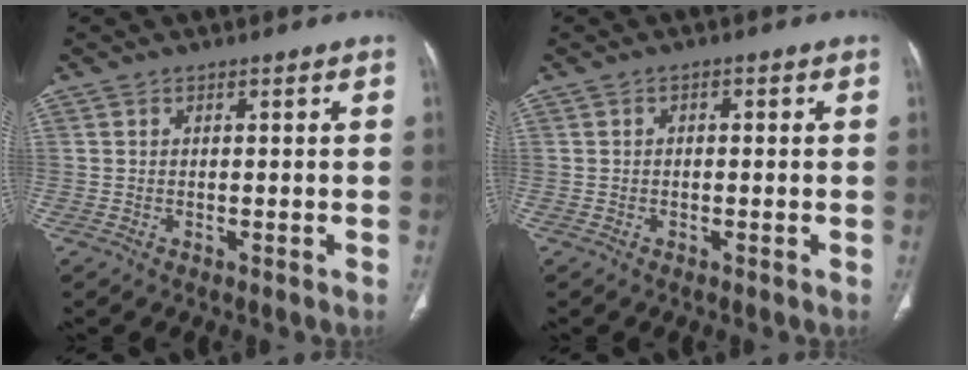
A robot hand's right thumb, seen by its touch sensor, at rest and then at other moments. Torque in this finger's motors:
{"motor_torque": [-0.66, 0.33, -0.51, 0.18, 0.06]}